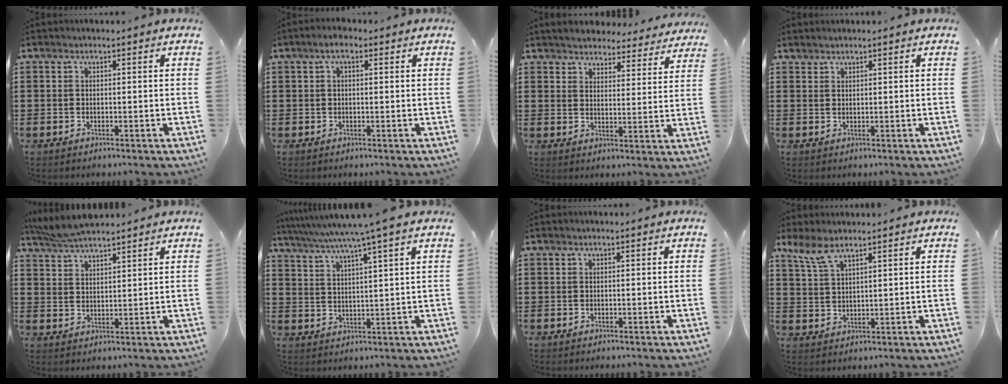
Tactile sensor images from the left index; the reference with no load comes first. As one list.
[{"total": 2.6, "force": [0.9, 1.0, 2.2], "torque": [-0.045, 0.008, 0.015]}, {"total": 4.3, "force": [4.2, 0.3, 0.3], "torque": [-0.020, -0.029, 0.071]}, {"total": 1.0, "force": [0.9, 0.2, 0.0], "torque": [-0.002, -0.001, 0.019]}, {"total": 4.9, "force": [4.7, 0.5, 1.4], "torque": [-0.042, -0.013, 0.088]}, {"total": 6.1, "force": [4.6, -1.1, 3.8], "torque": [-0.089, -0.025, 0.073]}, {"total": 0.0}, {"total": 5.0, "force": [3.8, 1.3, 3.0], "torque": [-0.069, -0.004, 0.069]}]